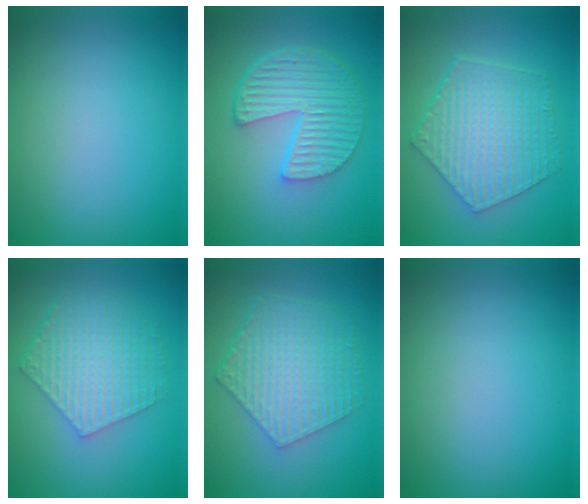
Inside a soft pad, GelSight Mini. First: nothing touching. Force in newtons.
{"total": 5.8, "press": 4.2, "slide": 4.0}
{"total": 6.3, "press": 4.8, "slide": 4.0}
{"total": 5.6, "press": 4.1, "slide": 3.9}
{"total": 6.0, "press": 4.3, "slide": 4.1}
{"total": 0.0}